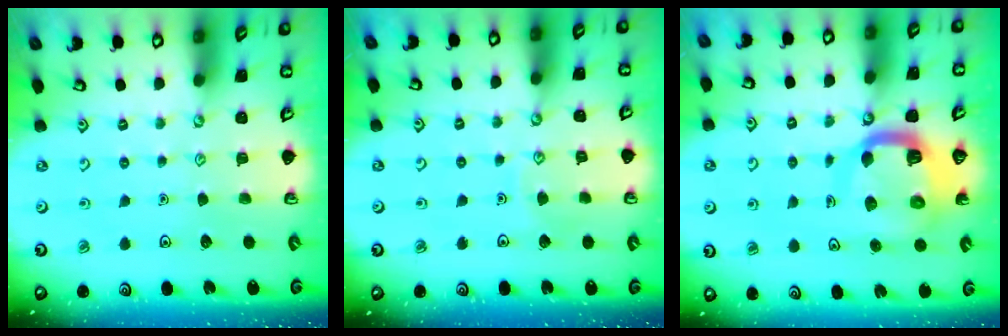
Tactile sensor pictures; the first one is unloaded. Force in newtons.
{"total": 5.2, "press": 5.1, "slide": 0.3}
{"total": 12.0, "press": 11.9, "slide": 1.3}